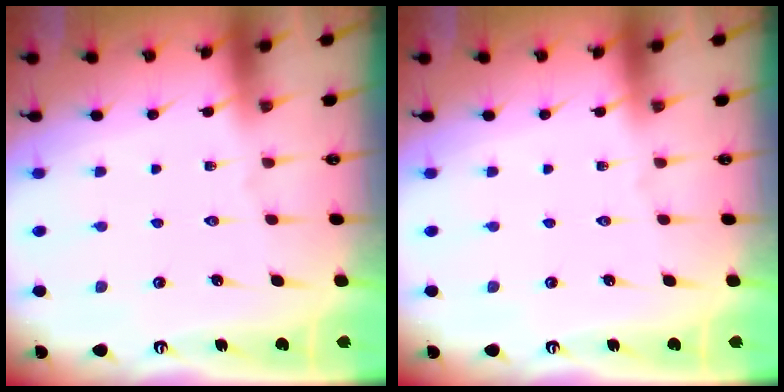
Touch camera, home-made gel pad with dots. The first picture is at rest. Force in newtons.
{"total": 0.0}